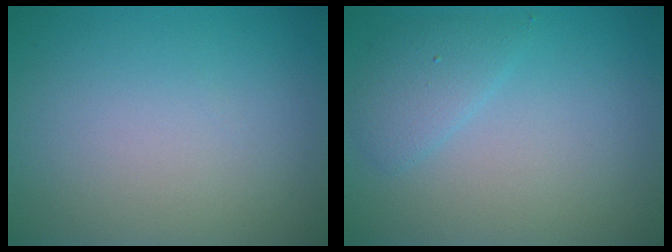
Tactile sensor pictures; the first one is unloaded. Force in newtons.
{"total": 1.9, "press": 1.9, "slide": 0.2}